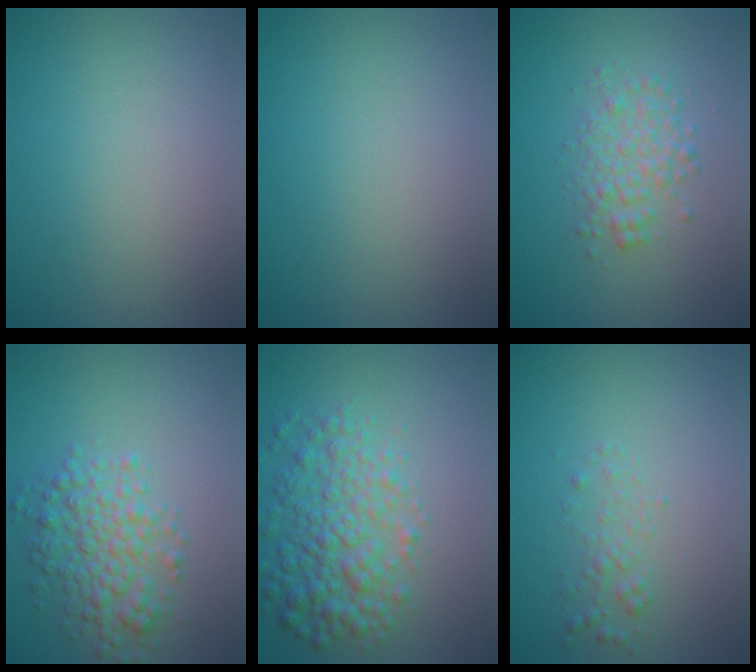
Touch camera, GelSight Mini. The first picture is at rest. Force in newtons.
{"total": 0.0}
{"total": 2.8, "press": 2.8, "slide": 0.0}
{"total": 4.2, "press": 4.2, "slide": 0.0}
{"total": 5.3, "press": 5.3, "slide": 0.1}
{"total": 1.3, "press": 1.3, "slide": 0.0}